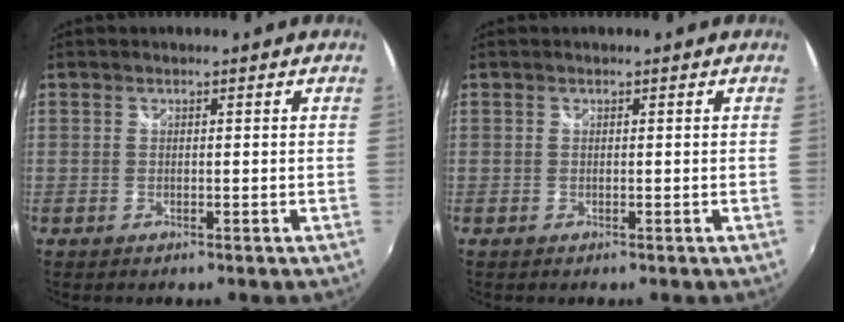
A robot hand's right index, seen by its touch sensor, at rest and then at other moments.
{"total": 0.0}